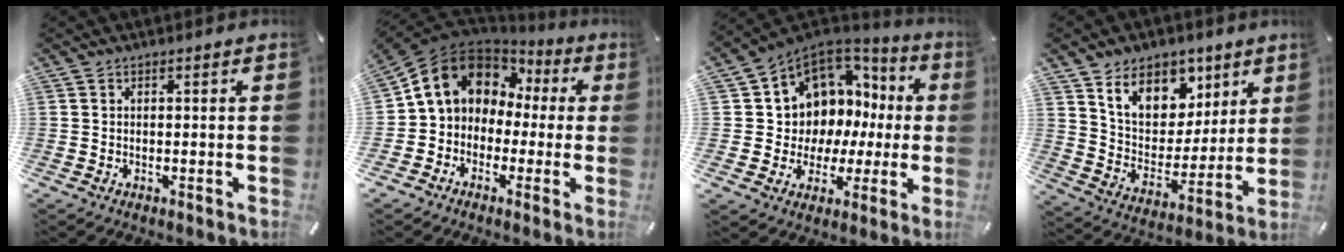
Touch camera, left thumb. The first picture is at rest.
{"total": 11.5, "force": [3.2, 10.0, 4.7], "torque": [-0.117, -0.011, 0.060]}
{"total": 9.8, "force": [4.1, 8.6, 2.1], "torque": [-0.052, -0.059, 0.087]}
{"total": 12.6, "force": [7.9, 9.2, 3.4], "torque": [-0.062, -0.059, 0.150]}